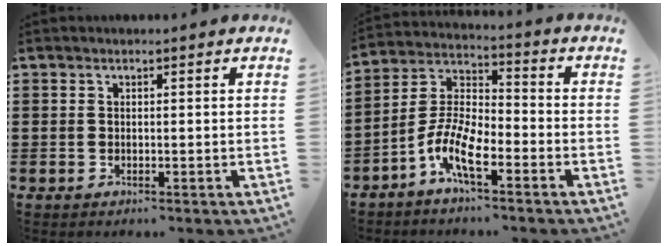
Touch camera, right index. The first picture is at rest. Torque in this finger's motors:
{"motor_torque": [2.14, 0.00, 0.26, 0.21]}